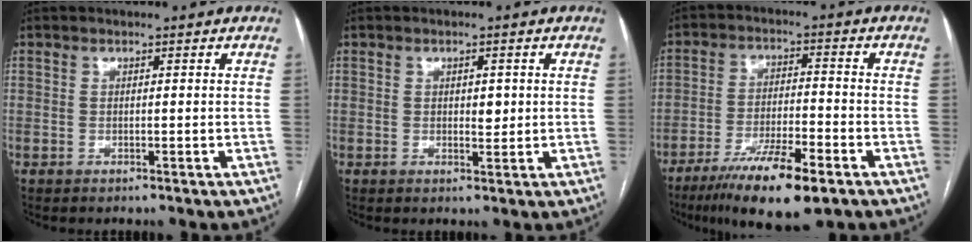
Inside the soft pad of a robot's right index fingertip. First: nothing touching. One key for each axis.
{"total": 2.1, "fx": 0.3, "fy": 1.0, "fz": 1.9, "tx": -0.027, "ty": -0.001, "tz": 0.005}
{"total": 12.4, "fx": -7.8, "fy": 2.1, "fz": 9.3, "tx": -0.164, "ty": -0.023, "tz": -0.130}